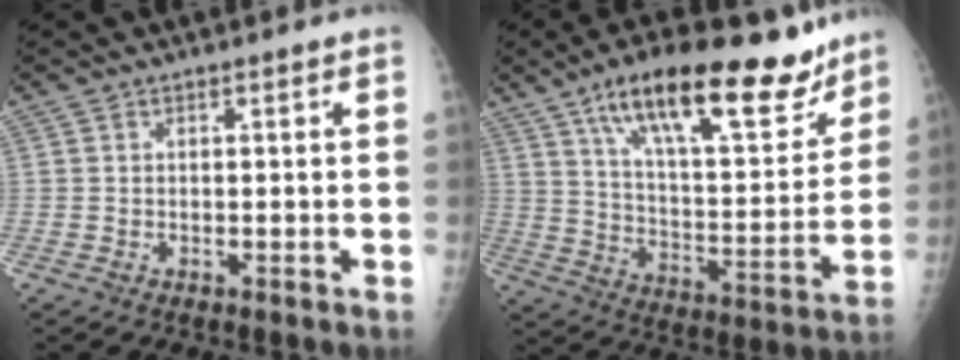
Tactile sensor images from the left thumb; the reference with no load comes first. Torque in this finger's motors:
{"motor_torque": [0.50, 0.33, 1.52, -1.25, 0.21]}